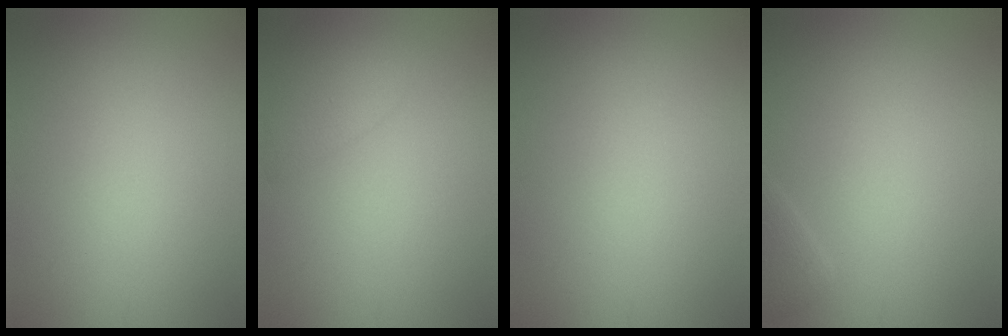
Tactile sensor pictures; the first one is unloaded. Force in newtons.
{"total": 1.8, "press": 1.8, "slide": 0.2}
{"total": 0.0}
{"total": 0.9, "press": 0.9, "slide": 0.1}